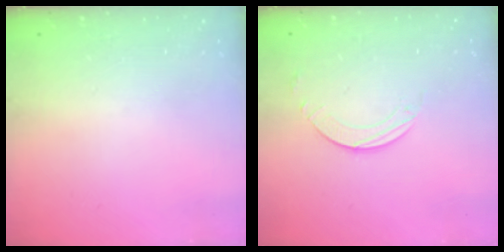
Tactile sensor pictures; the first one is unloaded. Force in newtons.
{"total": 1.7, "press": 1.7, "slide": 0.2}